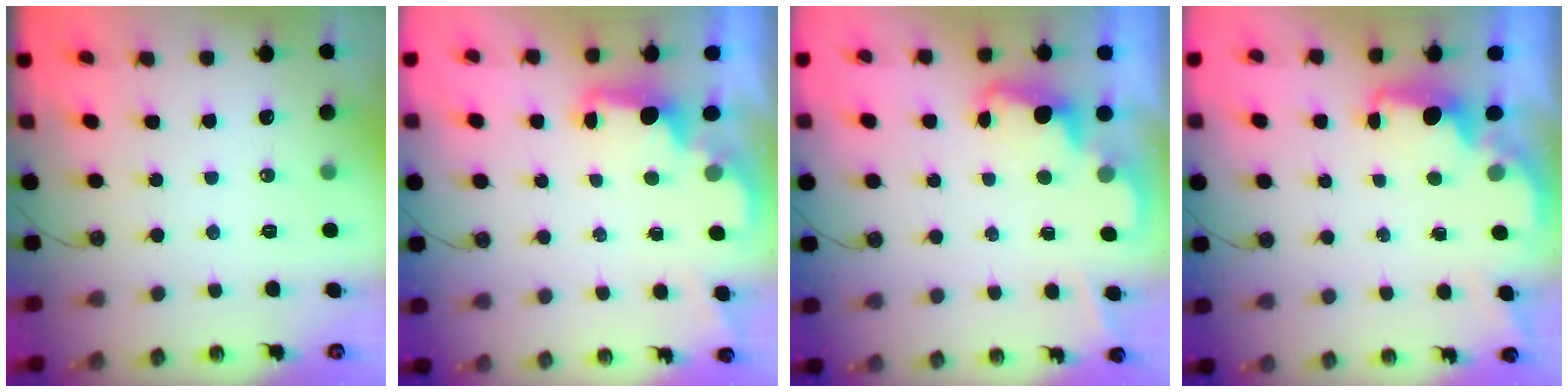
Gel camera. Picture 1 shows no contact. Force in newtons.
{"total": 2.0, "press": 1.9, "slide": 0.8}
{"total": 2.3, "press": 2.3, "slide": 0.5}
{"total": 2.2, "press": 2.1, "slide": 0.8}